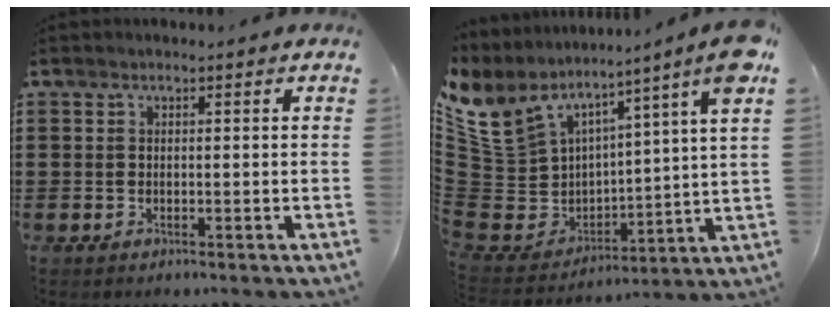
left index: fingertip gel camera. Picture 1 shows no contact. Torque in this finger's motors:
{"motor_torque": [2.14, 0.00, 1.05, 0.21]}